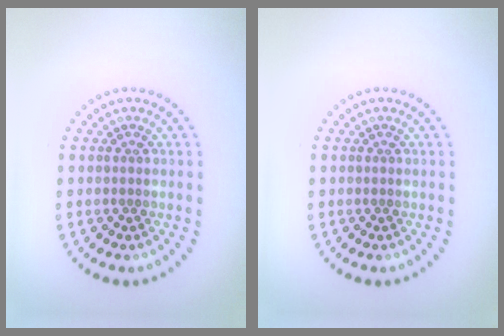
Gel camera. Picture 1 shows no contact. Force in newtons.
{"total": 0.0}